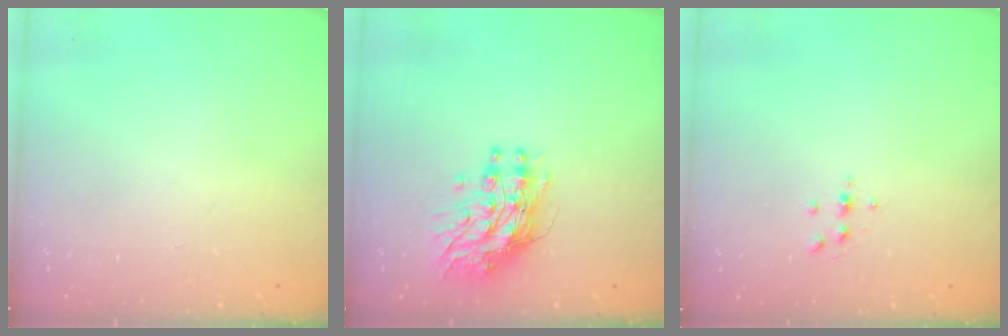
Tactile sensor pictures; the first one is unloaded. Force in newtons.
{"total": 11.4, "press": 11.3, "slide": 1.0}
{"total": 3.9, "press": 3.9, "slide": 0.6}